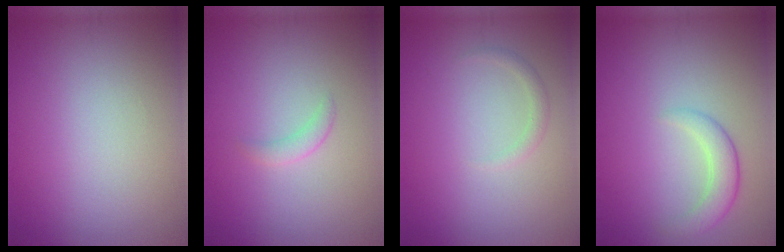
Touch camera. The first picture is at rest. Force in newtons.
{"total": 1.2, "press": 1.1, "slide": 0.0}
{"total": 1.0, "press": 1.0, "slide": 0.1}
{"total": 2.6, "press": 2.6, "slide": 0.1}